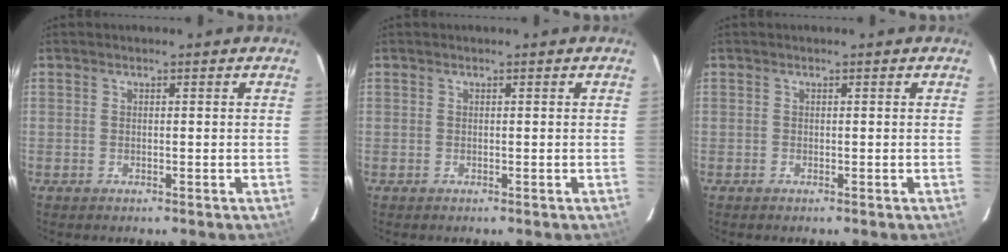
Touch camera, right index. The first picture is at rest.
{"total": 0.0}
{"total": 0.0}